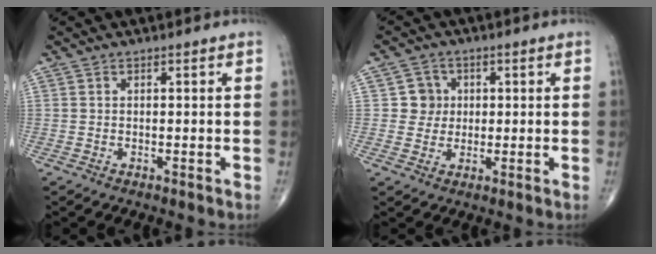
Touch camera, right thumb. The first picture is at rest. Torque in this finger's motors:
{"motor_torque": [0.01, 0.36, 0.14, 0.00, -0.03]}